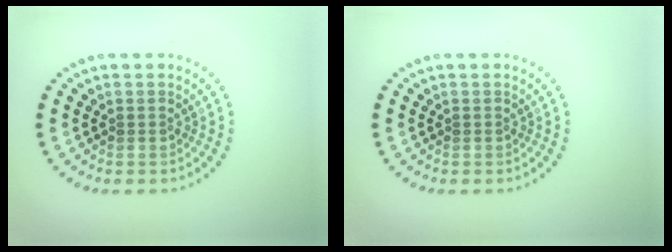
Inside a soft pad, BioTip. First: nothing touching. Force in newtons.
{"total": 0.0}